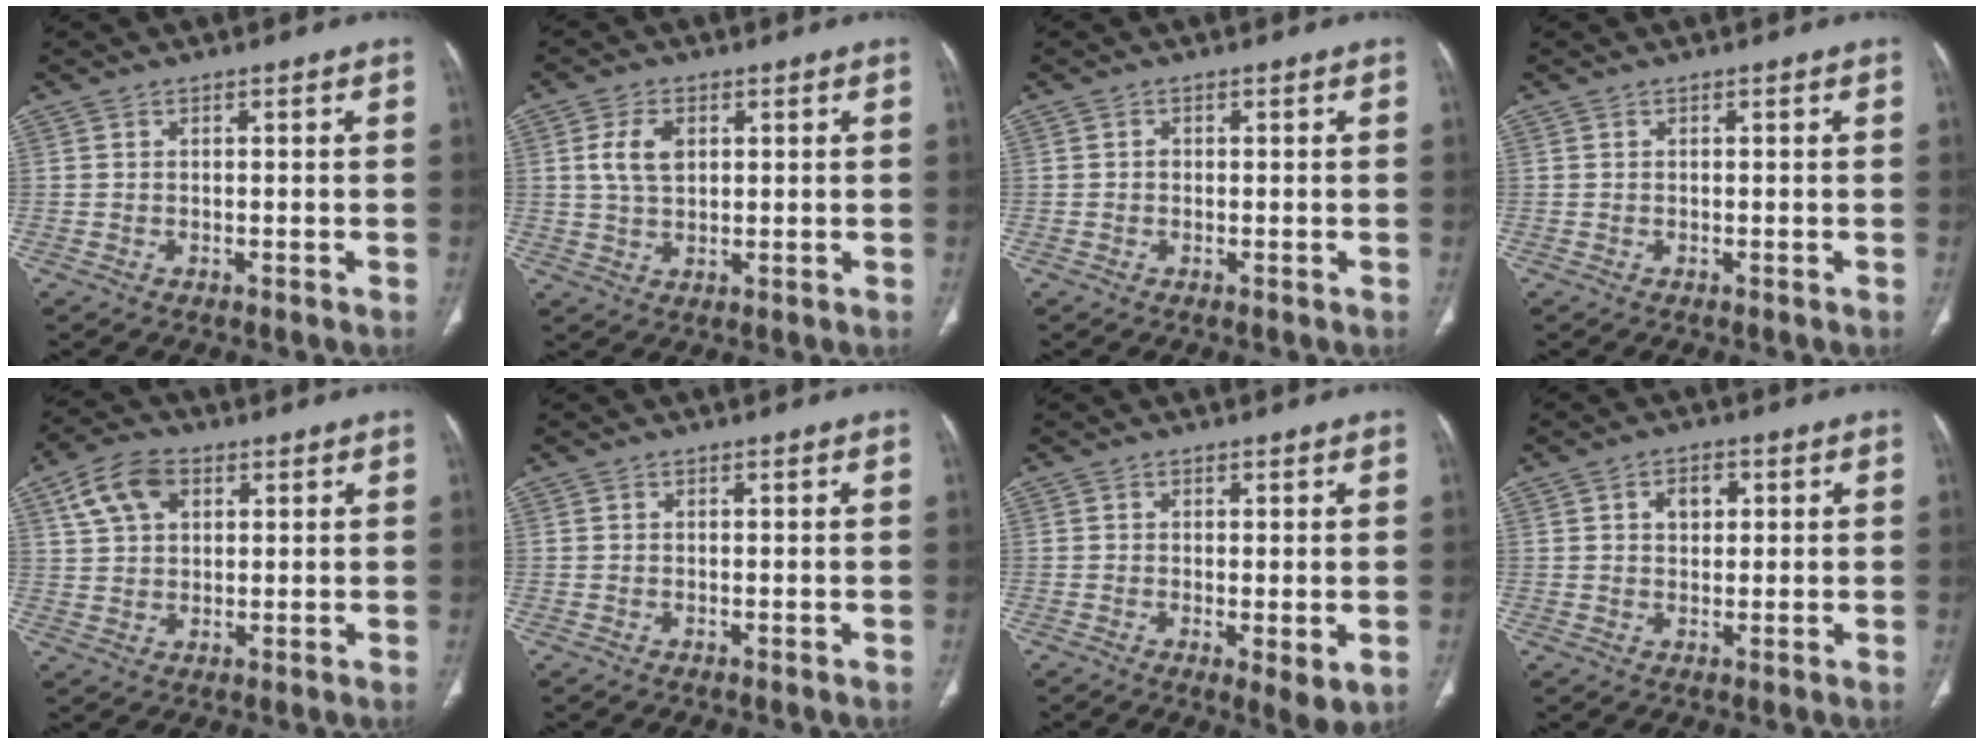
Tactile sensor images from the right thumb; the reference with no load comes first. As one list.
[{"total": 5.7, "force": [1.5, 3.5, 4.2], "torque": [-0.077, -0.002, 0.029]}, {"total": 0.6, "force": [-0.1, 0.5, 0.3], "torque": [-0.002, 0.002, -0.003]}, {"total": 0.0}, {"total": 8.8, "force": [3.8, 5.7, 5.5], "torque": [-0.093, 0.003, 0.068]}, {"total": 0.0}, {"total": 4.4, "force": [-0.7, 1.4, 4.1], "torque": [-0.069, -0.017, -0.011]}, {"total": 4.1, "force": [1.3, 2.9, 2.6], "torque": [-0.026, -0.001, 0.019]}]